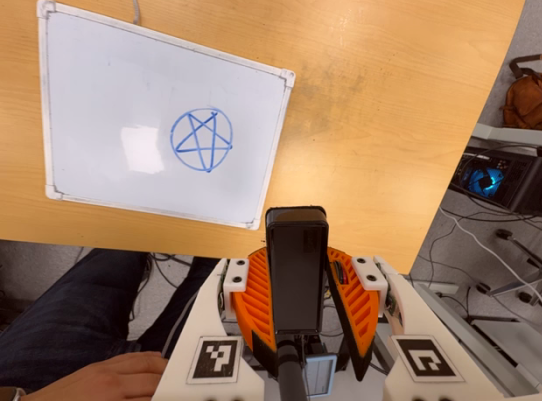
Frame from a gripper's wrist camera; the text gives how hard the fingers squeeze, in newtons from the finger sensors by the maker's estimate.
{"total": 5.2, "left": 4.7, "right": 5.6}